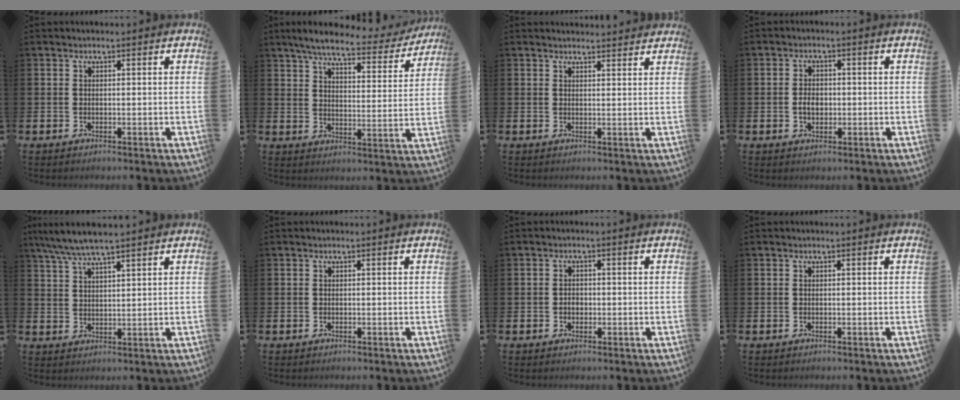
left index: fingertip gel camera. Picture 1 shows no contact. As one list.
[{"total": 6.7, "force": [5.9, 1.2, 3.0], "torque": [-0.073, -0.035, 0.095]}, {"total": 2.0, "force": [2.0, 0.2, -0.1], "torque": [0.008, -0.014, 0.034]}, {"total": 2.7, "force": [-0.5, 1.9, 1.9], "torque": [-0.019, -0.001, -0.014]}, {"total": 5.5, "force": [4.9, 0.4, 2.5], "torque": [-0.067, -0.013, 0.089]}, {"total": 0.0}, {"total": 1.4, "force": [-0.5, 1.1, 0.8], "torque": [-0.006, 0.002, -0.013]}, {"total": 0.0}]